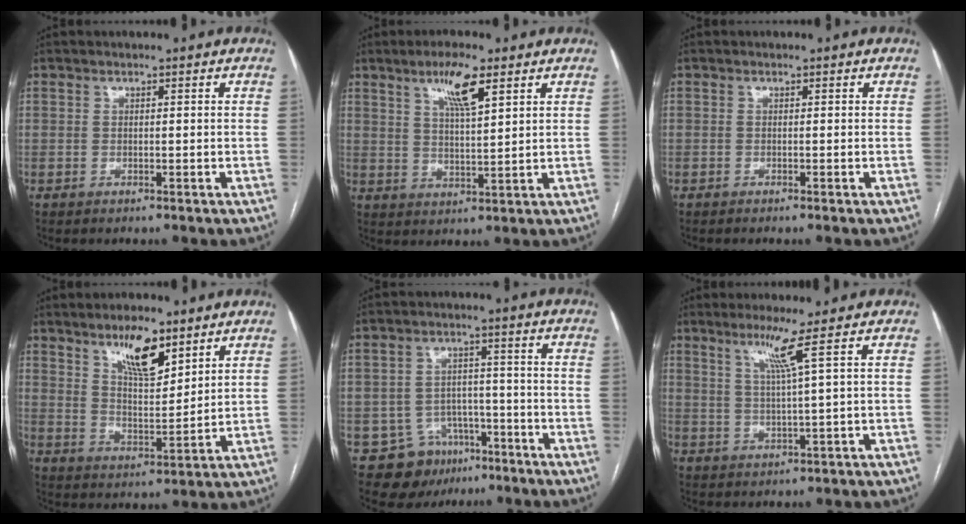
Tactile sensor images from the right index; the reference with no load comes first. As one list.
[{"total": 7.0, "force": [4.1, 1.0, 5.6], "torque": [-0.105, -0.002, 0.072]}, {"total": 0.5, "force": [-0.4, -0.2, 0.3], "torque": [-0.004, 0.003, -0.011]}, {"total": 8.9, "force": [5.9, 2.5, 6.2], "torque": [-0.111, -0.004, 0.110]}, {"total": 9.4, "force": [-5.6, 7.3, 2.1], "torque": [-0.032, 0.020, -0.076]}, {"total": 4.6, "force": [2.4, -1.9, 3.5], "torque": [-0.071, -0.010, 0.053]}]